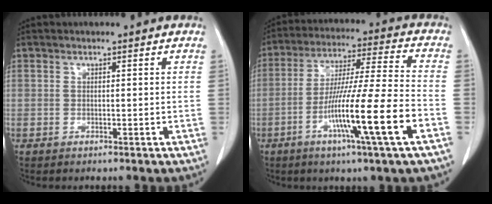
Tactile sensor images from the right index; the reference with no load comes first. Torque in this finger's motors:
{"motor_torque": [1.70, -0.44, 0.77, 0.21]}